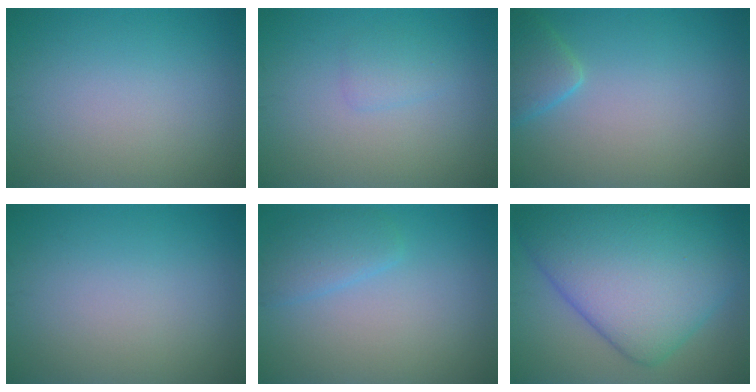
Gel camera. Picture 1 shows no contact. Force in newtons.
{"total": 1.2, "press": 1.2, "slide": 0.1}
{"total": 2.6, "press": 2.6, "slide": 0.2}
{"total": 0.0}
{"total": 2.4, "press": 2.4, "slide": 0.2}
{"total": 13.4, "press": 13.4, "slide": 0.3}